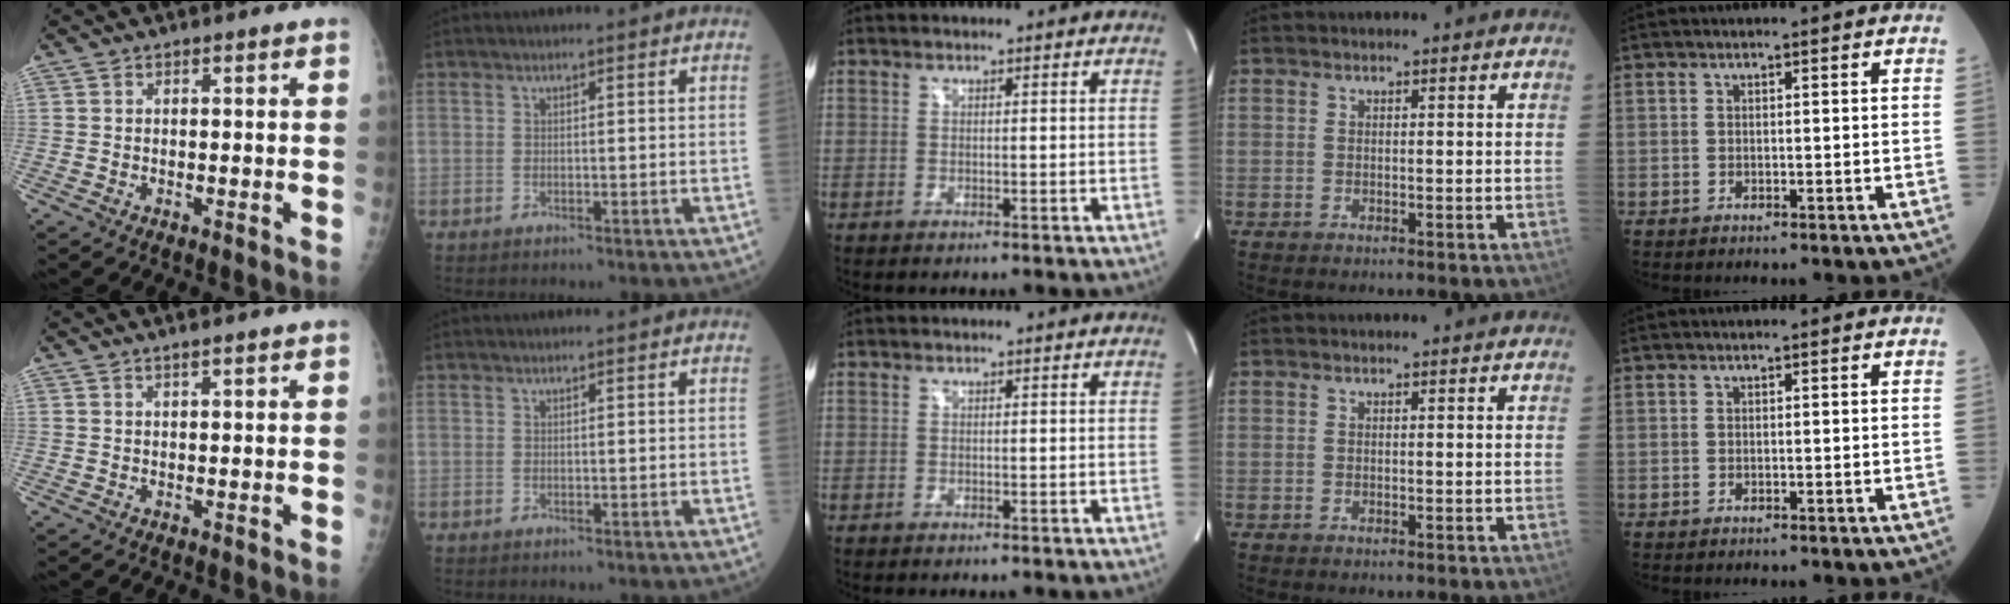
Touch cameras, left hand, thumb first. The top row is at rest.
{"thumb": {"total": 1.4, "force": [1.0, -0.1, 0.9], "torque": [-0.015, -0.002, 0.019]}, "index": {"total": 0.7, "force": [0.6, 0.0, 0.2], "torque": [-0.003, 0.015, 0.012]}}